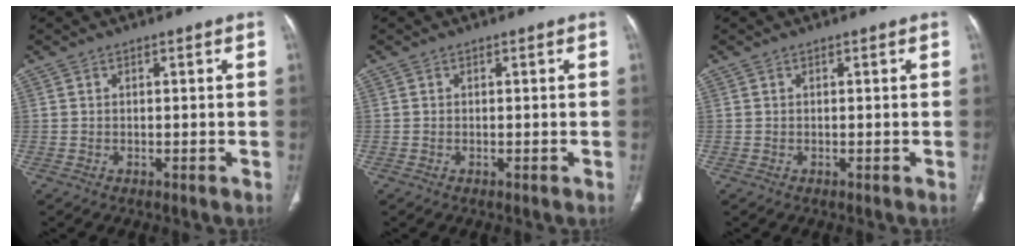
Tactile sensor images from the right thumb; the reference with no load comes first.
{"total": 0.0}
{"total": 0.0}